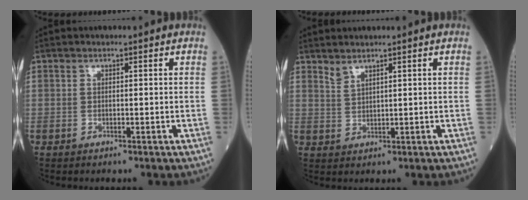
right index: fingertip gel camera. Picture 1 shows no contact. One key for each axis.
{"total": 1.7, "fx": 1.6, "fy": 0.0, "fz": 0.7, "tx": -0.014, "ty": -0.005, "tz": 0.035}